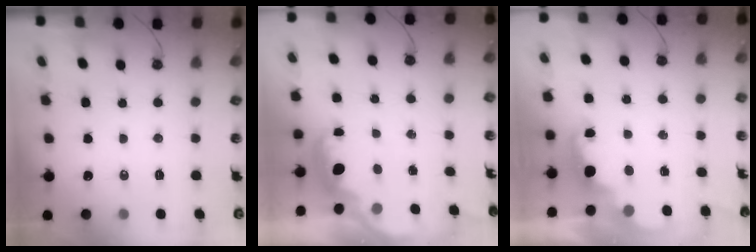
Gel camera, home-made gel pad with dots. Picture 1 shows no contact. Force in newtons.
{"total": 2.6, "press": 2.5, "slide": 0.6}
{"total": 2.4, "press": 2.4, "slide": 0.5}